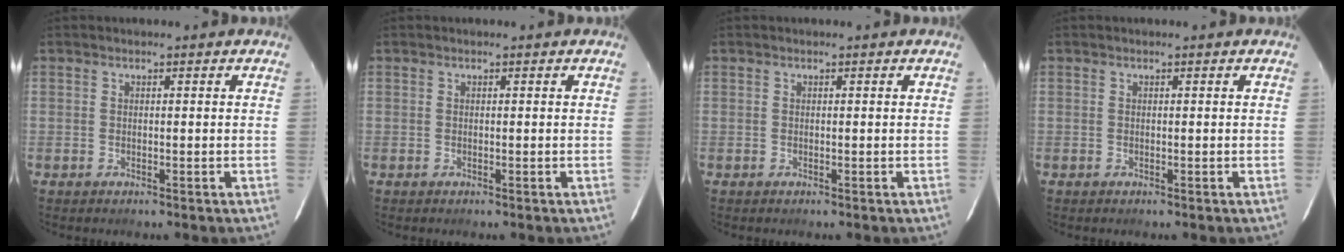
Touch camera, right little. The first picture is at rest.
{"total": 0.0}
{"total": 0.0}
{"total": 0.0}